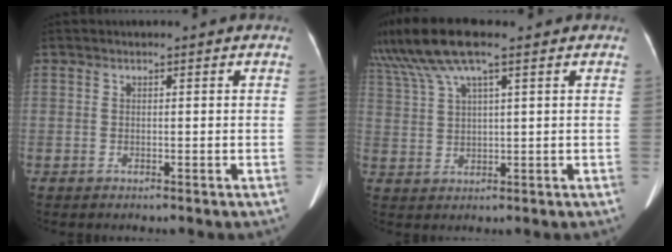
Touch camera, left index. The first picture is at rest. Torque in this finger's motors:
{"motor_torque": [1.11, -1.03, 0.98, 0.21]}